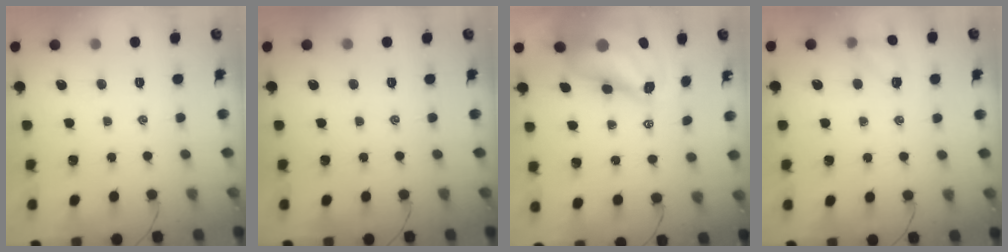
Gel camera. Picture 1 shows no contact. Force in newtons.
{"total": 0.0}
{"total": 12.0, "press": 11.5, "slide": 3.6}
{"total": 6.0, "press": 5.8, "slide": 1.5}